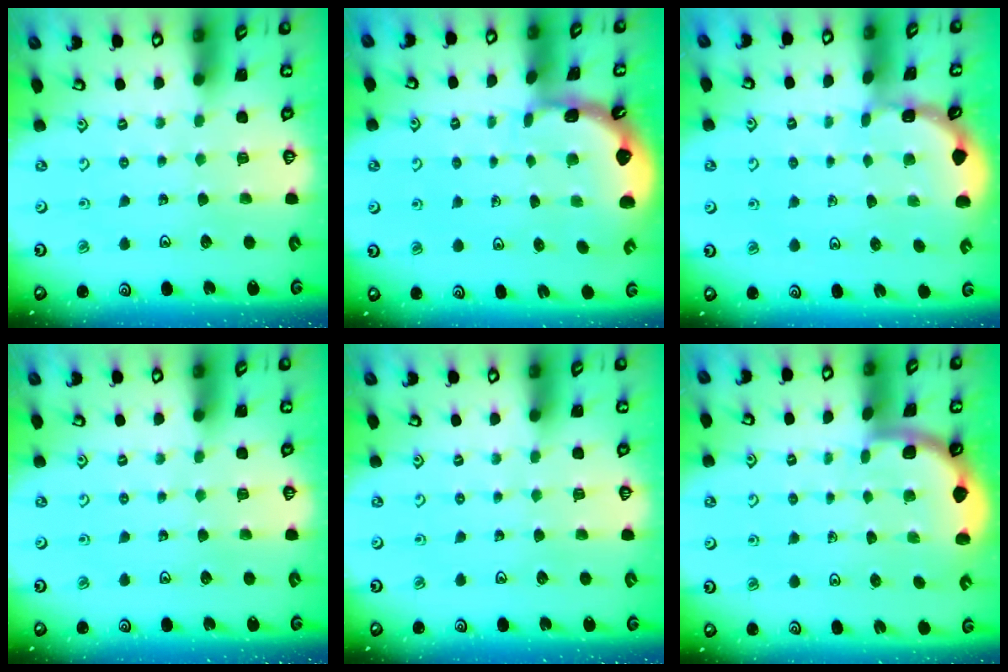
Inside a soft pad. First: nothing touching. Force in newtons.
{"total": 1.3, "press": 1.3, "slide": 0.1}
{"total": 1.0, "press": 0.9, "slide": 0.2}
{"total": 0.0}
{"total": 0.0}
{"total": 1.7, "press": 1.6, "slide": 0.1}